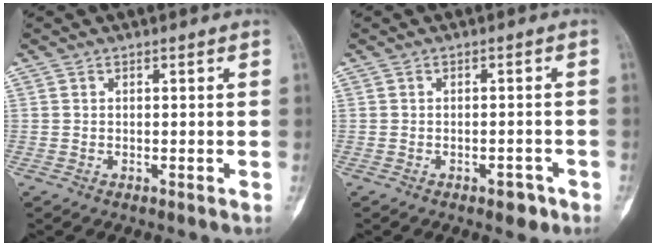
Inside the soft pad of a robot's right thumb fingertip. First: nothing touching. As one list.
[{"total": 3.1, "force": [-1.8, 1.5, 1.9], "torque": [-0.016, 0.011, -0.019]}]